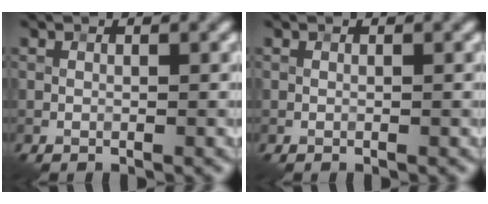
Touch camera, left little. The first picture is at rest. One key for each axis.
{"total": 0.0}